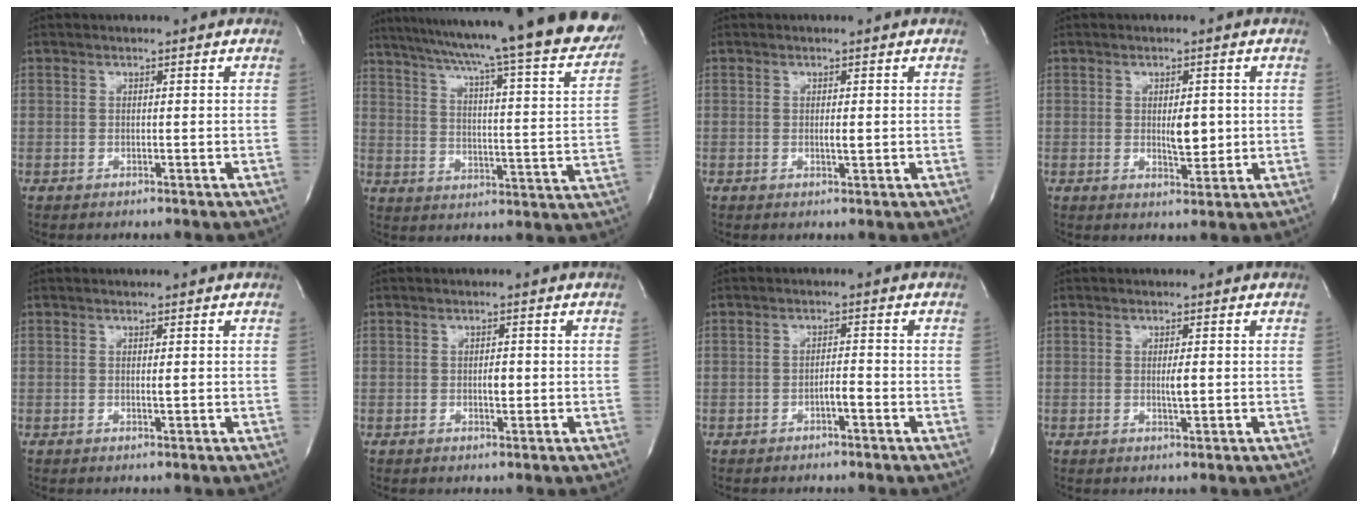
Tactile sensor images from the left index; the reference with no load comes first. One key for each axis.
{"total": 31.3, "fx": 27.4, "fy": 1.4, "fz": 15.2, "tx": -0.239, "ty": -0.072, "tz": 0.345}
{"total": 1.1, "fx": 0.0, "fy": 0.2, "fz": 1.1, "tx": -0.021, "ty": -0.002, "tz": 0.000}
{"total": 3.7, "fx": 0.2, "fy": 1.5, "fz": 3.4, "tx": -0.055, "ty": -0.005, "tz": 0.007}
{"total": 0.7, "fx": 0.1, "fy": 0.1, "fz": 0.7, "tx": -0.015, "ty": -0.003, "tz": 0.001}
{"total": 1.7, "fx": -0.1, "fy": 0.7, "fz": 1.5, "tx": -0.025, "ty": 0.000, "tz": -0.001}
{"total": 1.8, "fx": -1.0, "fy": 0.3, "fz": 1.5, "tx": -0.024, "ty": 0.002, "tz": -0.017}
{"total": 1.7, "fx": 0.0, "fy": 0.2, "fz": 1.7, "tx": -0.032, "ty": -0.002, "tz": 0.001}